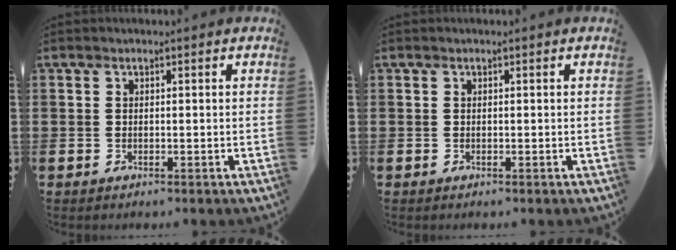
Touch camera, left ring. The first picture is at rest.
{"total": 0.0}